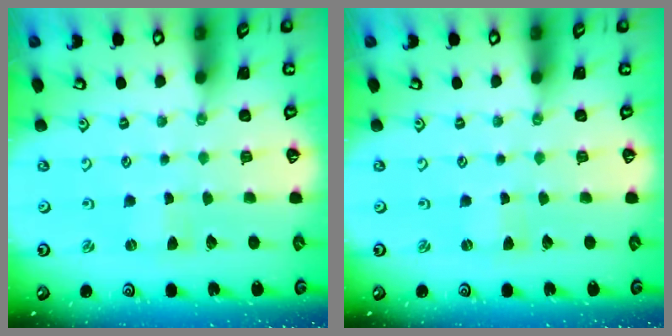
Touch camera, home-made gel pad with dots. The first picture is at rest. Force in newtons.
{"total": 0.0}